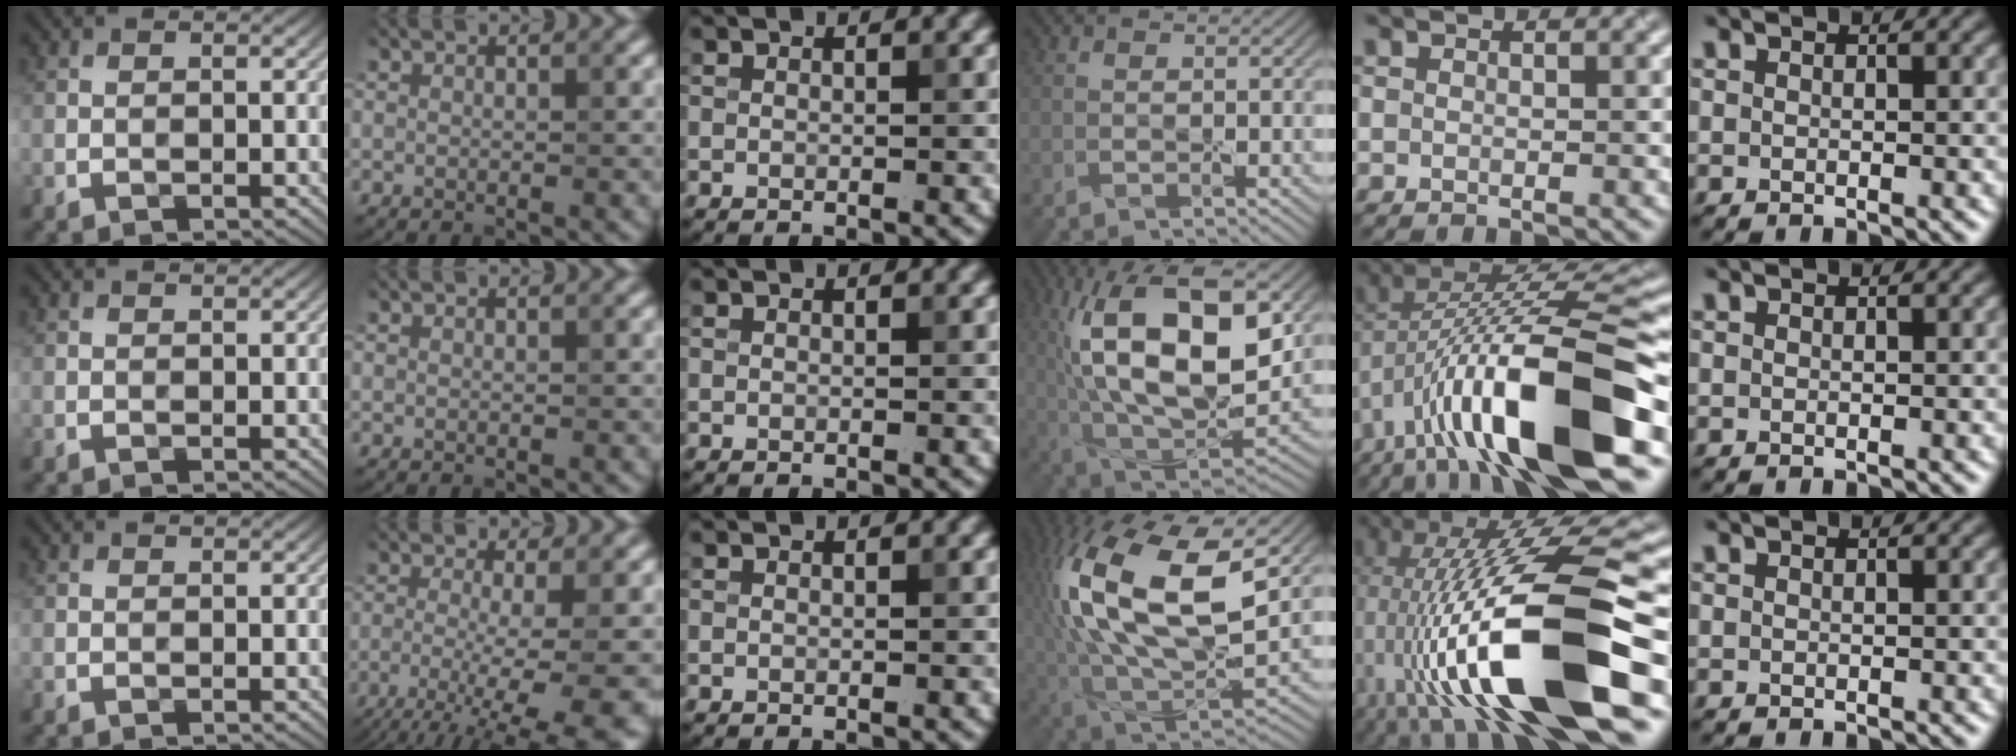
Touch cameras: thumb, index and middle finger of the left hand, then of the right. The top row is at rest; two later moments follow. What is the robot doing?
{"motion": "peel", "object": "tape"}